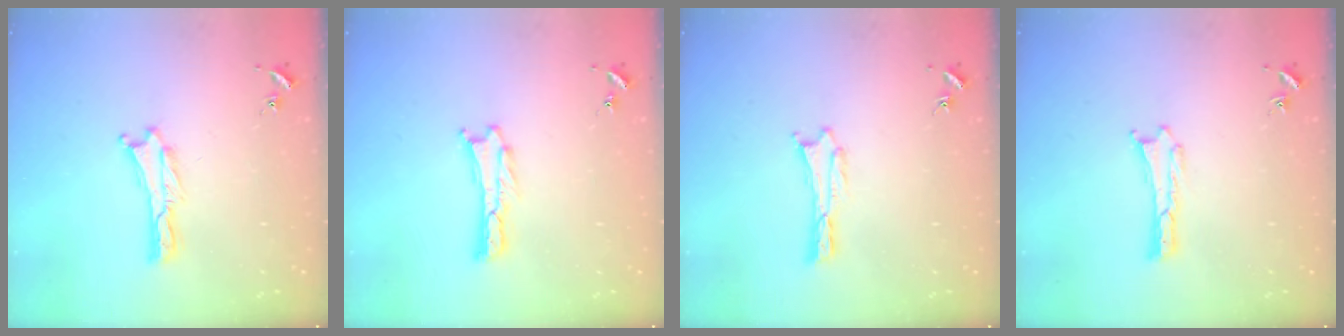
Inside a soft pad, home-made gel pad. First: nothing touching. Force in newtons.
{"total": 0.0}
{"total": 0.7, "press": 0.7, "slide": 0.1}
{"total": 0.0}